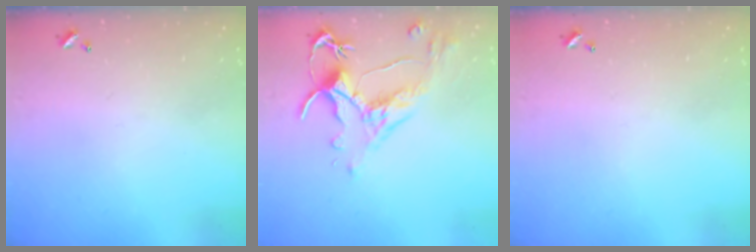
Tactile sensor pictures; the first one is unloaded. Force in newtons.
{"total": 2.6, "press": 2.2, "slide": 1.3}
{"total": 0.0}